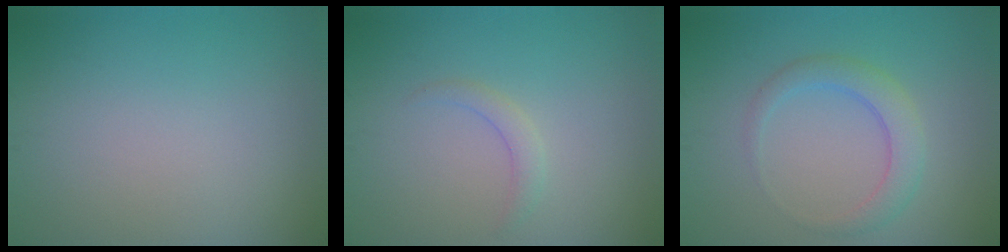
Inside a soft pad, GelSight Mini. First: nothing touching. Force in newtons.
{"total": 1.2, "press": 1.2, "slide": 0.1}
{"total": 2.8, "press": 2.8, "slide": 0.1}